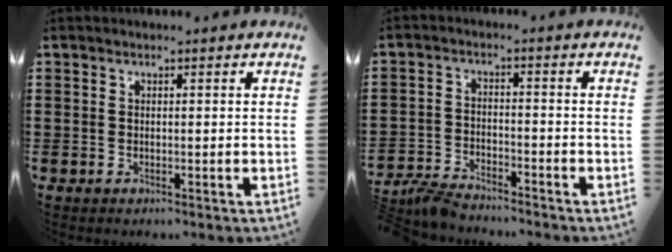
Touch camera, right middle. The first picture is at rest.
{"total": 4.3, "force": [-4.2, 0.7, 0.7], "torque": [-0.030, 0.002, -0.090]}